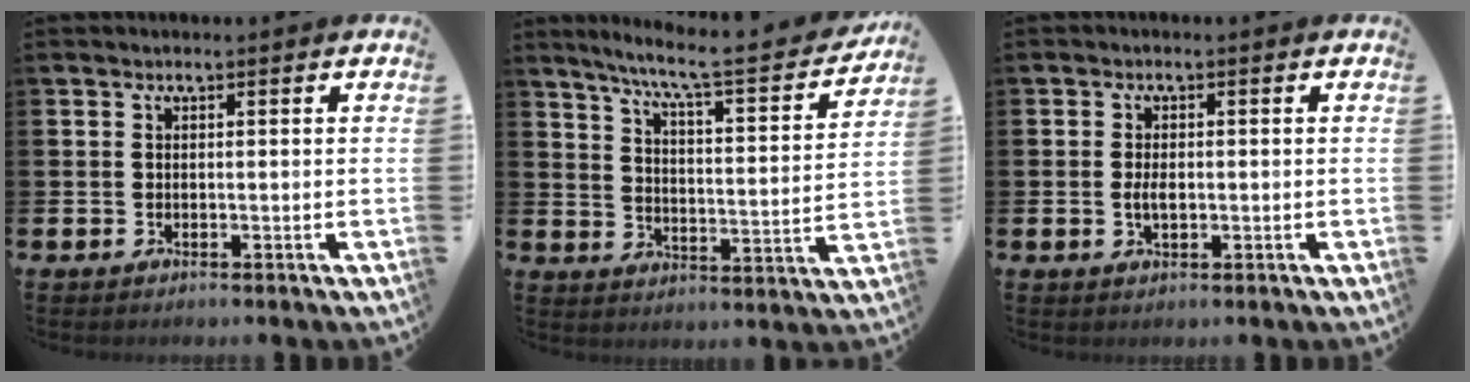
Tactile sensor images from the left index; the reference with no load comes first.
{"total": 7.6, "force": [6.5, 0.4, 3.8], "torque": [-0.088, -0.055, 0.101]}
{"total": 2.1, "force": [-0.2, 1.1, 1.8], "torque": [-0.033, 0.003, -0.004]}